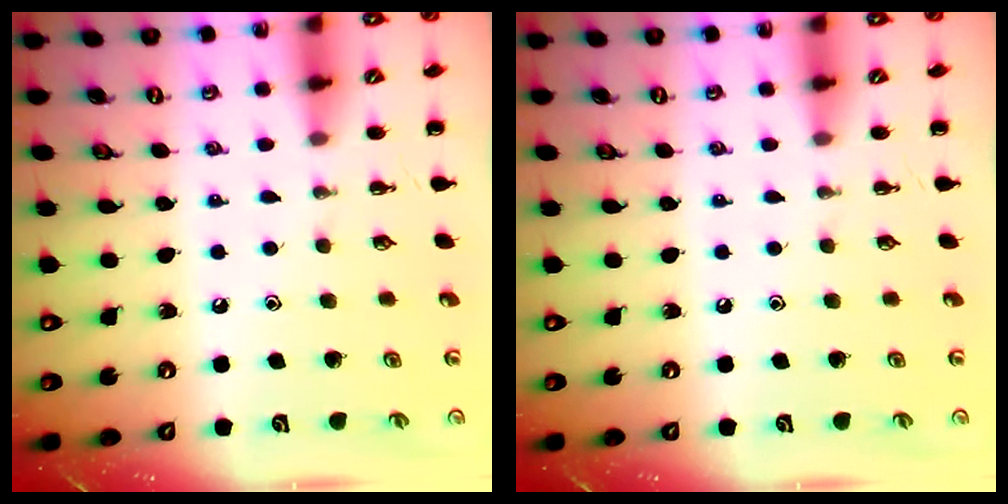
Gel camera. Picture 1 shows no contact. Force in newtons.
{"total": 0.0}